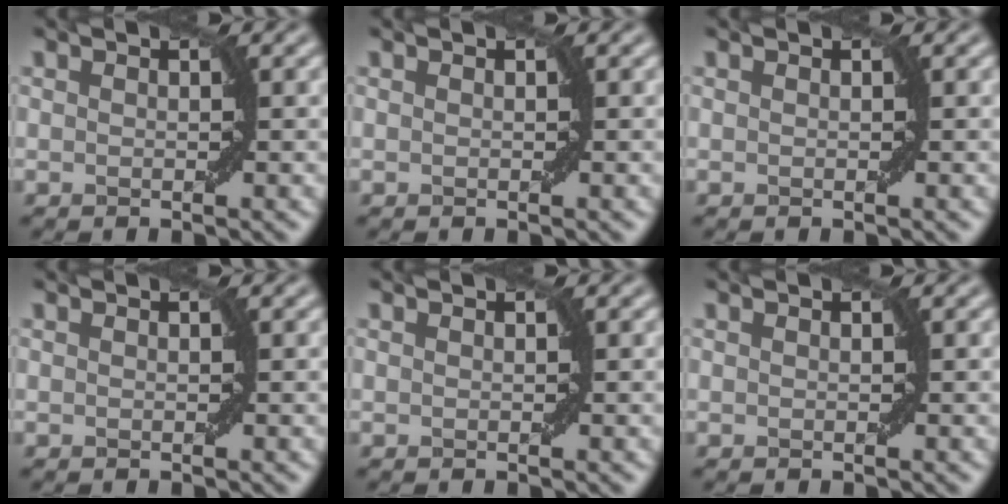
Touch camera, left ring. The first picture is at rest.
{"total": 0.0}
{"total": 0.0}
{"total": 0.0}
{"total": 0.0}
{"total": 0.0}